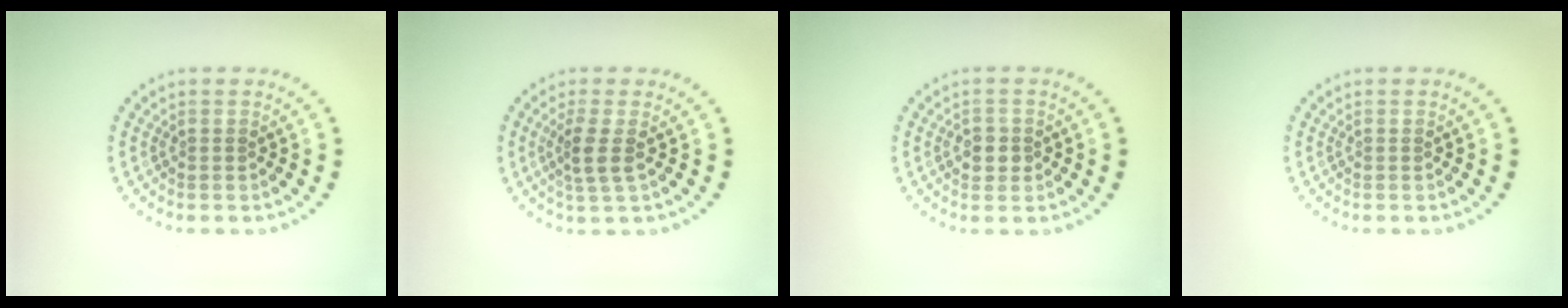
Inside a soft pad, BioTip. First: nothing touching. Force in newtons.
{"total": 2.4, "press": 1.9, "slide": 1.5}
{"total": 1.7, "press": 1.7, "slide": 0.2}
{"total": 0.0}